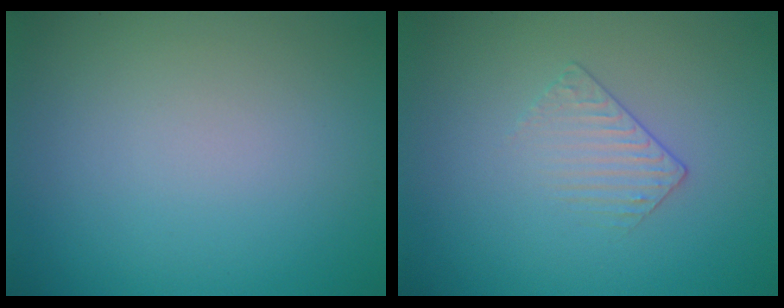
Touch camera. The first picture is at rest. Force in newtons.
{"total": 1.3, "press": 0.6, "slide": 1.1}